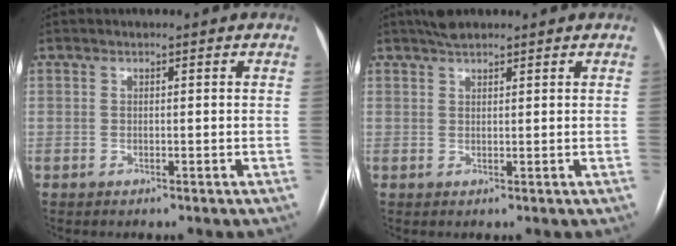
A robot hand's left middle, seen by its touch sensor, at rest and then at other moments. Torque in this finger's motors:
{"motor_torque": [0.18, -0.16, 0.00, 0.02]}